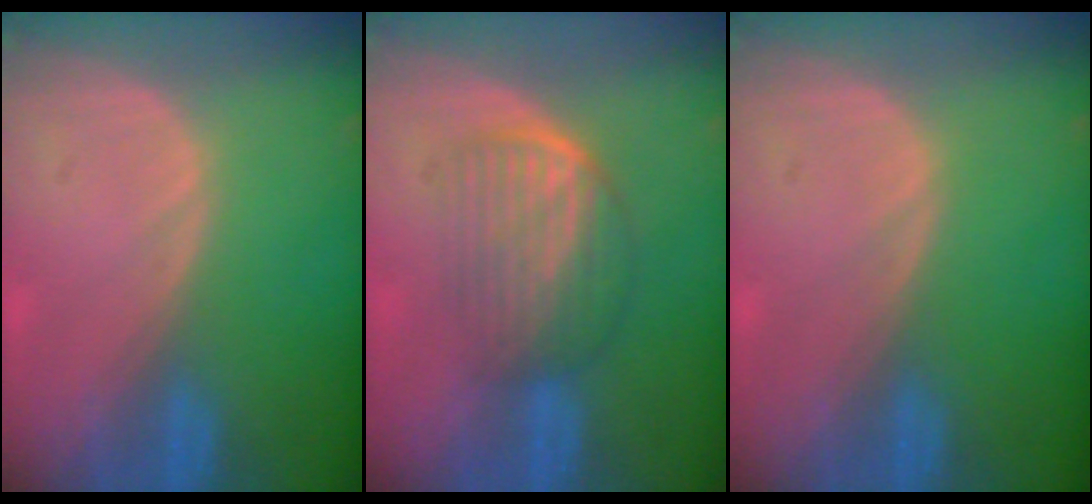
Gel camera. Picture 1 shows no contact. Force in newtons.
{"total": 7.1, "press": 6.0, "slide": 3.8}
{"total": 0.0}